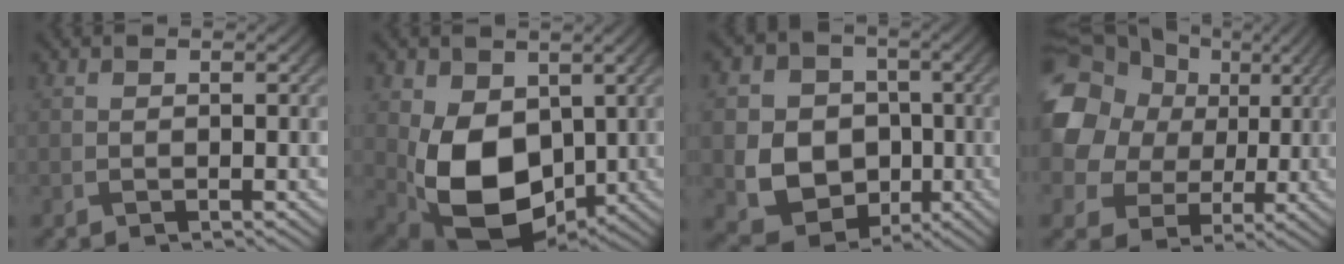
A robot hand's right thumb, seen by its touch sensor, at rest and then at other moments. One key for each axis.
{"total": 11.8, "fx": -0.1, "fy": 8.4, "fz": 8.4, "tx": -0.185, "ty": -0.027, "tz": 0.001}
{"total": 11.1, "fx": -1.8, "fy": 9.5, "fz": 5.5, "tx": -0.120, "ty": -0.025, "tz": -0.048}
{"total": 15.2, "fx": 5.3, "fy": 12.1, "fz": 7.5, "tx": -0.206, "ty": 0.041, "tz": 0.078}